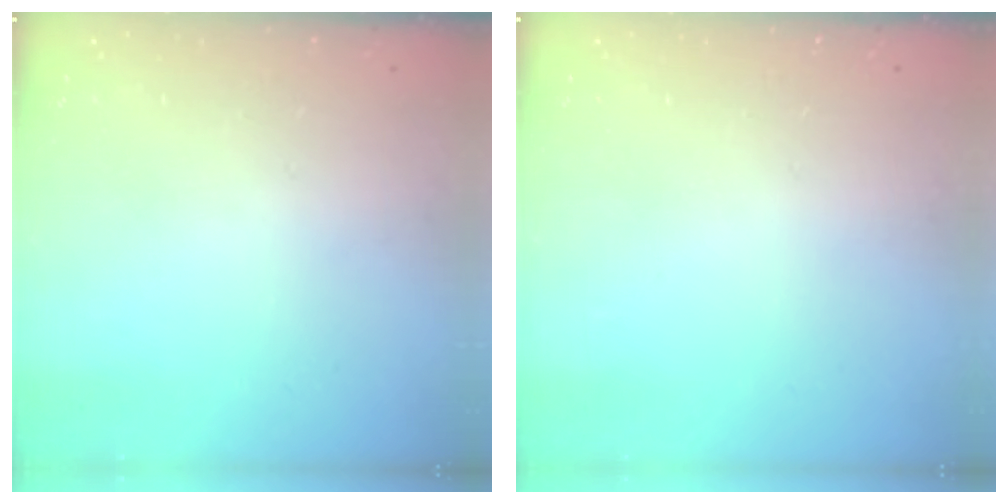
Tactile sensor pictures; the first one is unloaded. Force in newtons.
{"total": 0.0}